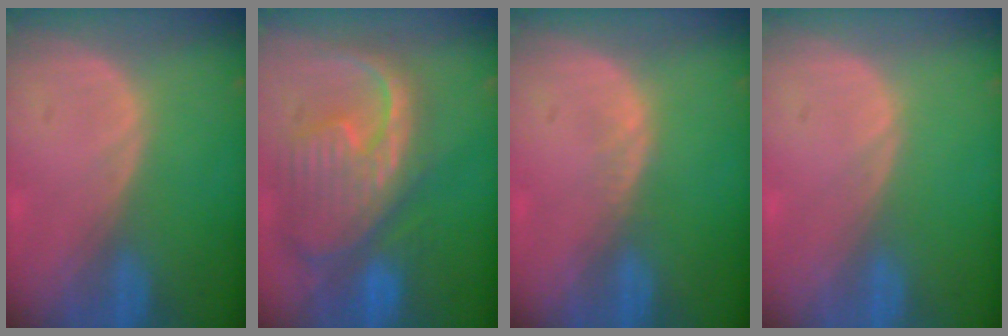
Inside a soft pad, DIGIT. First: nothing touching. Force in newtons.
{"total": 12.5, "press": 10.7, "slide": 6.5}
{"total": 0.8, "press": 0.7, "slide": 0.2}
{"total": 0.0}